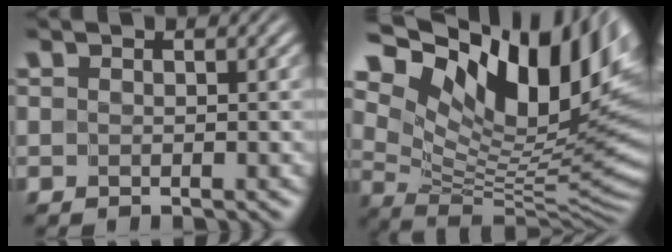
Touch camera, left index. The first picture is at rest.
{"total": 16.9, "force": [9.0, 7.4, 12.2], "torque": [-0.225, 0.027, 0.169]}